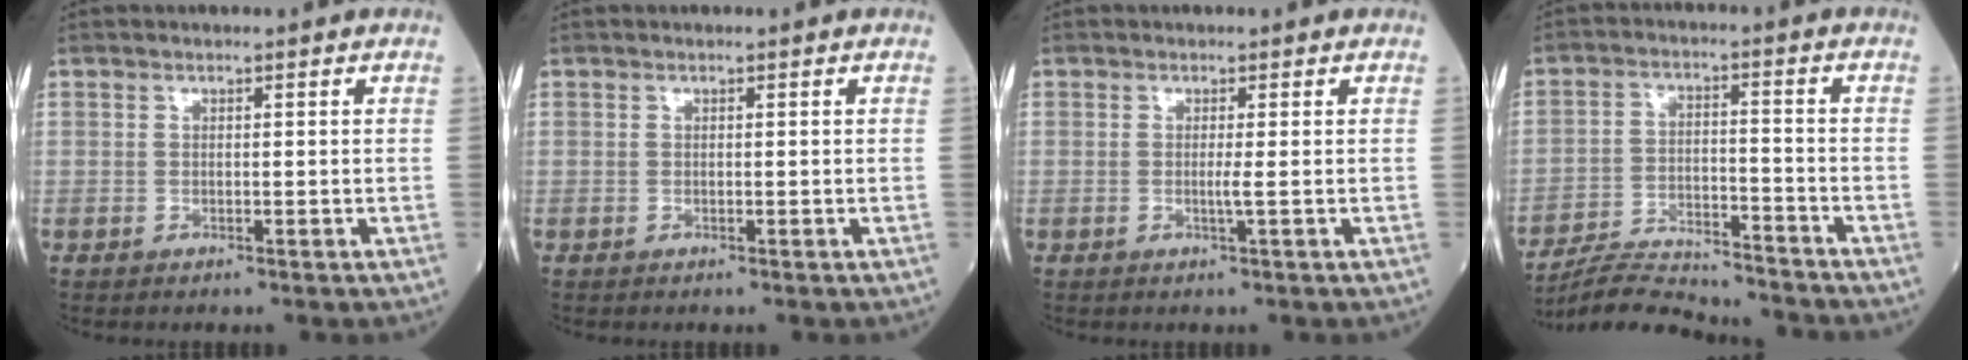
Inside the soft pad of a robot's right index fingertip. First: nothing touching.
{"total": 0.0}
{"total": 1.1, "force": [-0.1, -0.4, 1.0], "torque": [-0.016, -0.002, -0.006]}
{"total": 14.4, "force": [-13.9, 1.0, 3.8], "torque": [-0.062, 0.001, -0.218]}